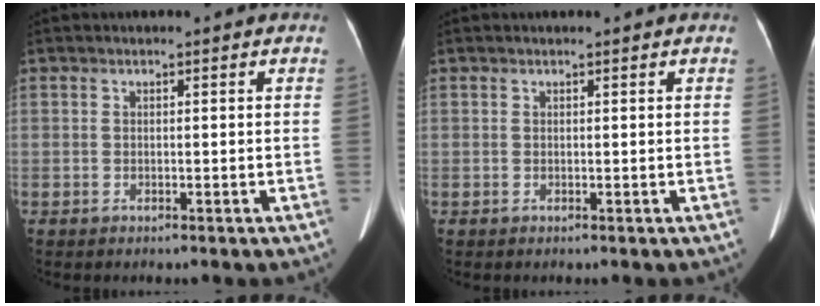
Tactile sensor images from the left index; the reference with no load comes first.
{"total": 0.7, "force": [0.6, 0.0, 0.3], "torque": [-0.004, 0.008, 0.008]}